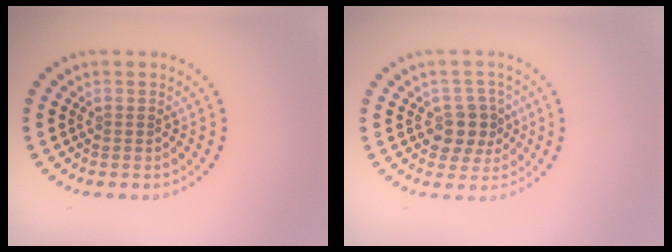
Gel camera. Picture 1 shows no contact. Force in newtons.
{"total": 3.4, "press": 3.2, "slide": 1.3}